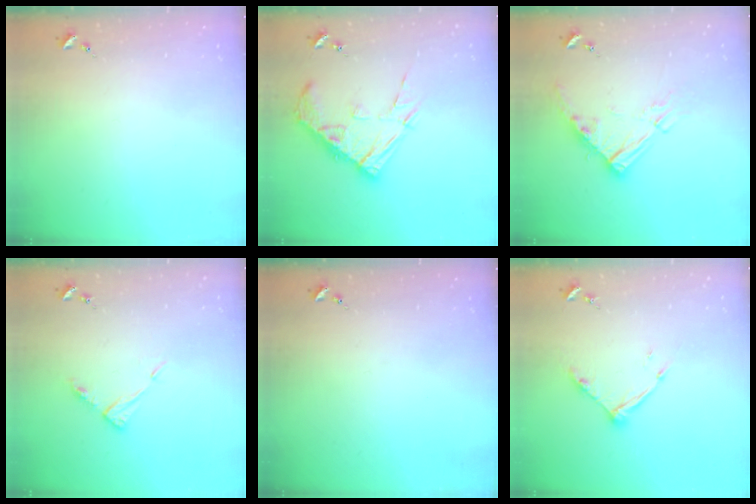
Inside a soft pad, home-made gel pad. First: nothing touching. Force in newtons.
{"total": 13.3, "press": 13.2, "slide": 1.2}
{"total": 12.3, "press": 12.2, "slide": 1.3}
{"total": 7.4, "press": 7.4, "slide": 0.6}
{"total": 0.0}
{"total": 9.3, "press": 9.3, "slide": 0.4}